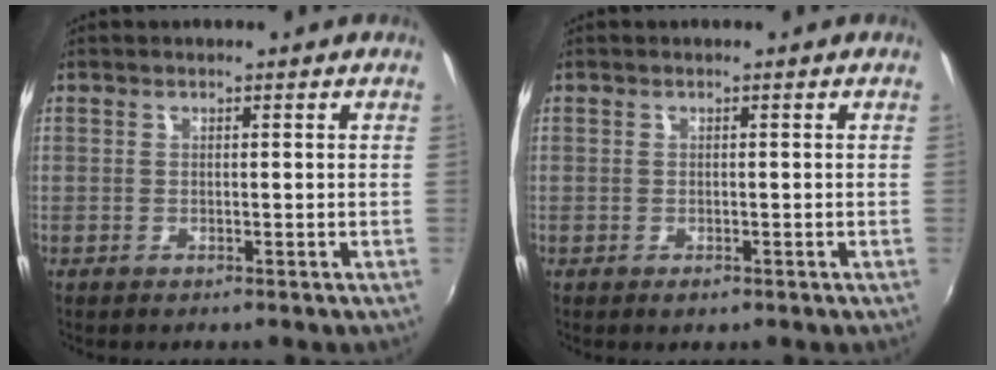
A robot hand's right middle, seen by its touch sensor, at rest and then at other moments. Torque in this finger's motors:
{"motor_torque": [-0.10, -0.30, -0.04, 0.00]}